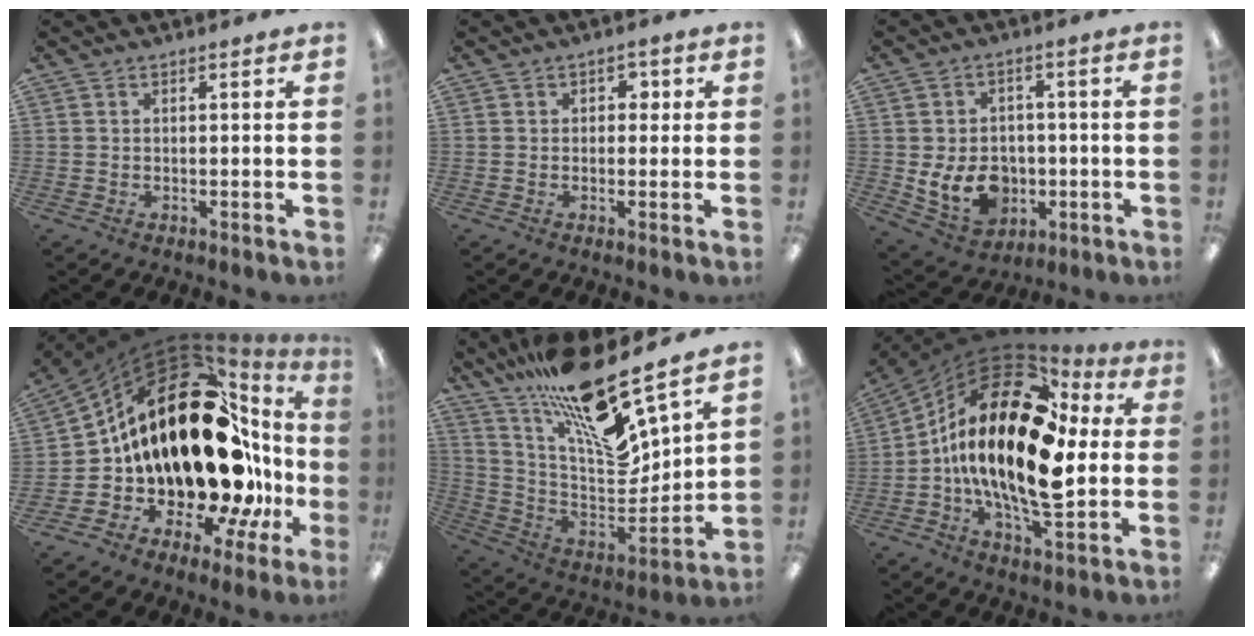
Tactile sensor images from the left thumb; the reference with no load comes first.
{"total": 2.0, "force": [0.4, 1.7, 1.1], "torque": [-0.015, 0.006, 0.001]}
{"total": 10.8, "force": [-2.3, 8.6, 6.1], "torque": [-0.128, 0.013, -0.037]}
{"total": 28.6, "force": [6.1, 14.0, 24.1], "torque": [-0.417, -0.074, 0.118]}
{"total": 22.3, "force": [17.5, 3.9, 13.3], "torque": [-0.239, -0.136, 0.289]}
{"total": 26.0, "force": [2.0, 12.0, 23.0], "torque": [-0.482, -0.016, 0.025]}